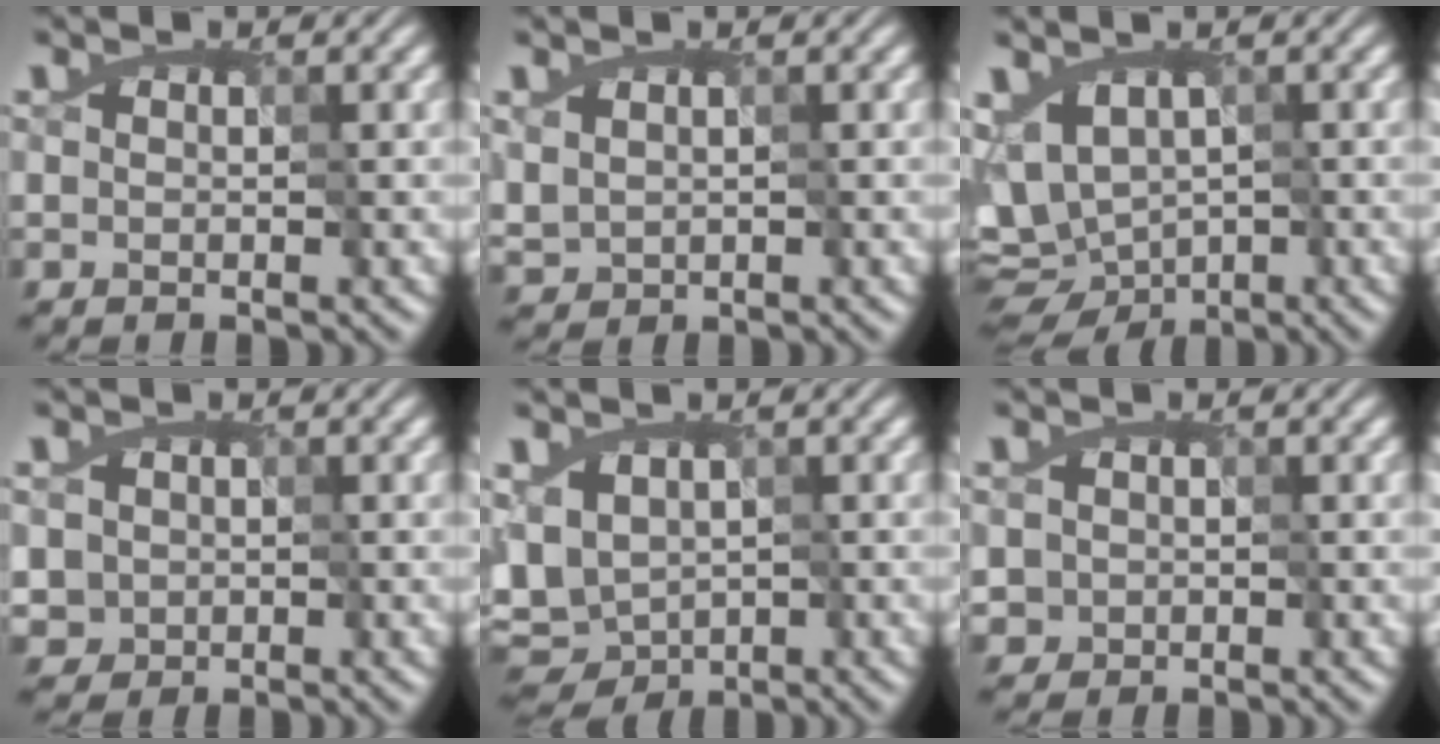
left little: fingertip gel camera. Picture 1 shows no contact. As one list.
[{"total": 1.2, "force": [0.3, 1.1, 0.5], "torque": [-0.032, -0.006, 0.029]}, {"total": 5.1, "force": [-2.6, 3.3, 2.9], "torque": [-0.034, -0.016, -0.030]}, {"total": 2.6, "force": [-0.3, 2.6, 0.5], "torque": [-0.022, -0.004, 0.006]}, {"total": 3.6, "force": [-1.5, 2.8, 1.8], "torque": [-0.030, -0.017, -0.017]}, {"total": 1.4, "force": [-0.5, 1.3, 0.0], "torque": [-0.016, -0.006, 0.008]}]